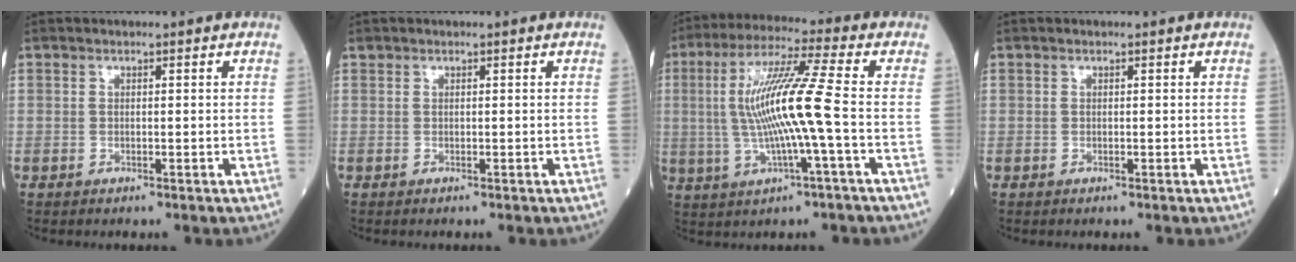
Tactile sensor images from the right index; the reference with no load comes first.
{"total": 0.0}
{"total": 12.5, "force": [-0.6, -0.6, 12.5], "torque": [-0.250, 0.010, -0.013]}
{"total": 0.0}